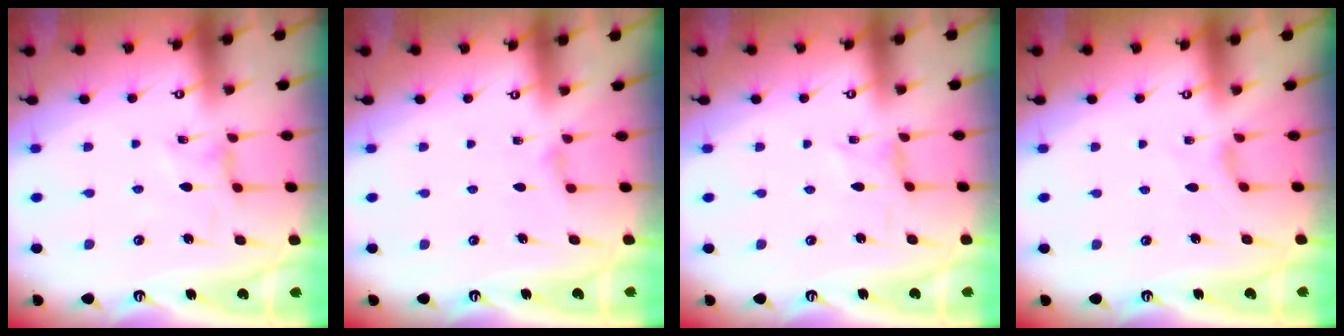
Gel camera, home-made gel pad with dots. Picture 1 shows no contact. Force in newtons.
{"total": 2.0, "press": 2.0, "slide": 0.4}
{"total": 0.0}
{"total": 1.7, "press": 1.6, "slide": 0.4}